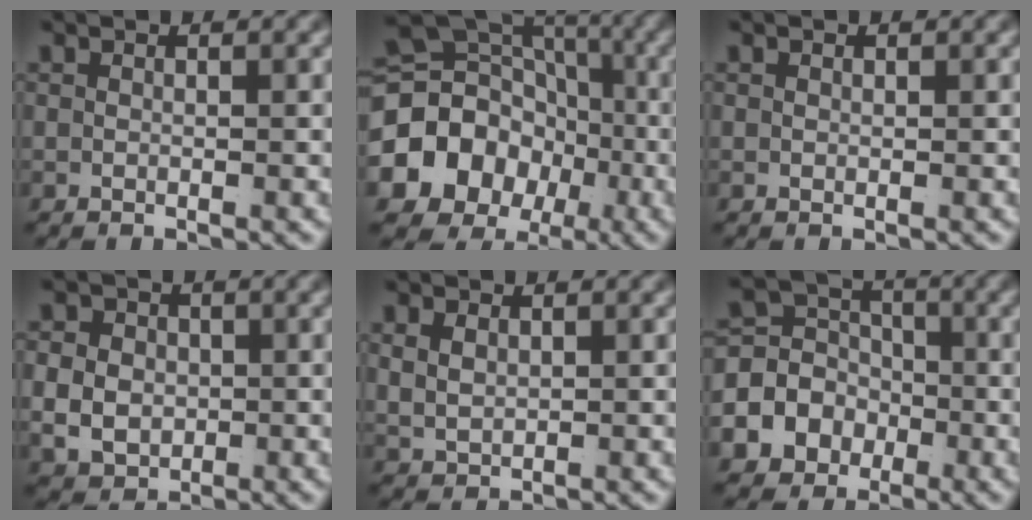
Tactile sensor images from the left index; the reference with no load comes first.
{"total": 19.1, "force": [-3.3, 16.9, 8.2], "torque": [-0.178, -0.065, -0.050]}
{"total": 0.0}
{"total": 5.1, "force": [-0.4, 4.5, 2.2], "torque": [-0.047, -0.015, 0.000]}
{"total": 2.2, "force": [0.8, 1.7, 1.2], "torque": [-0.032, -0.008, 0.027]}
{"total": 10.2, "force": [-2.2, 9.1, 3.9], "torque": [-0.093, -0.029, -0.043]}